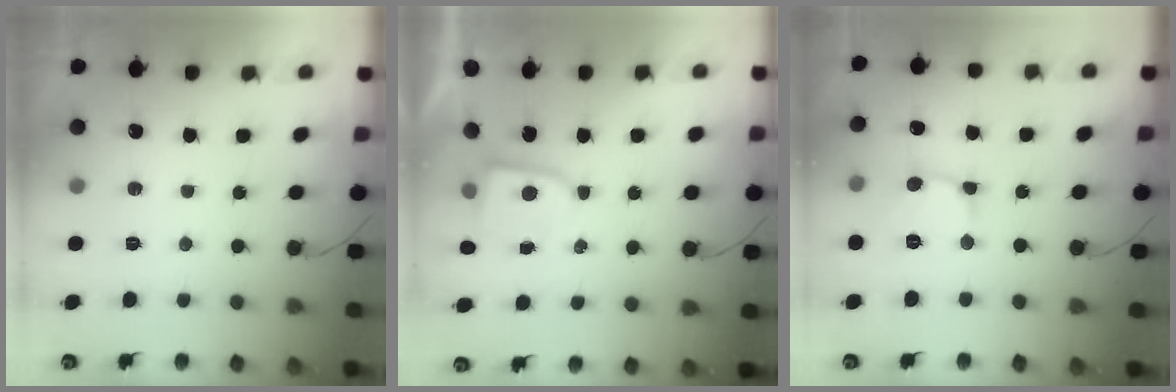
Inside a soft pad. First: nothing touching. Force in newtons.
{"total": 2.2, "press": 2.2, "slide": 0.3}
{"total": 2.7, "press": 2.7, "slide": 0.2}